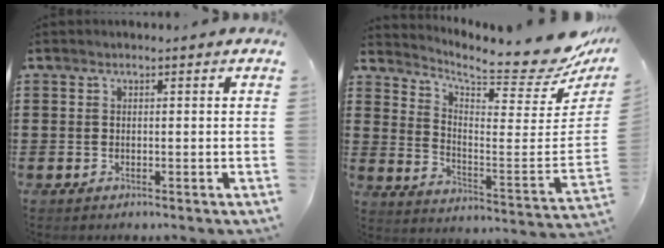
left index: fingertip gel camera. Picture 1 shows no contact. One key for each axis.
{"total": 8.9, "fx": 7.9, "fy": 0.6, "fz": 4.0, "tx": -0.082, "ty": -0.073, "tz": 0.126}